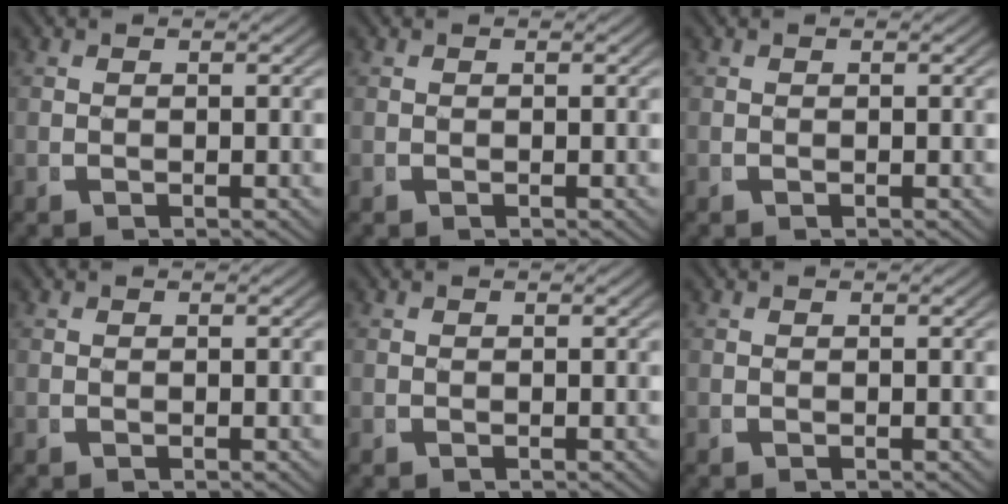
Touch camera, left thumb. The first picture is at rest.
{"total": 0.0}
{"total": 0.0}
{"total": 0.0}
{"total": 0.0}
{"total": 0.0}